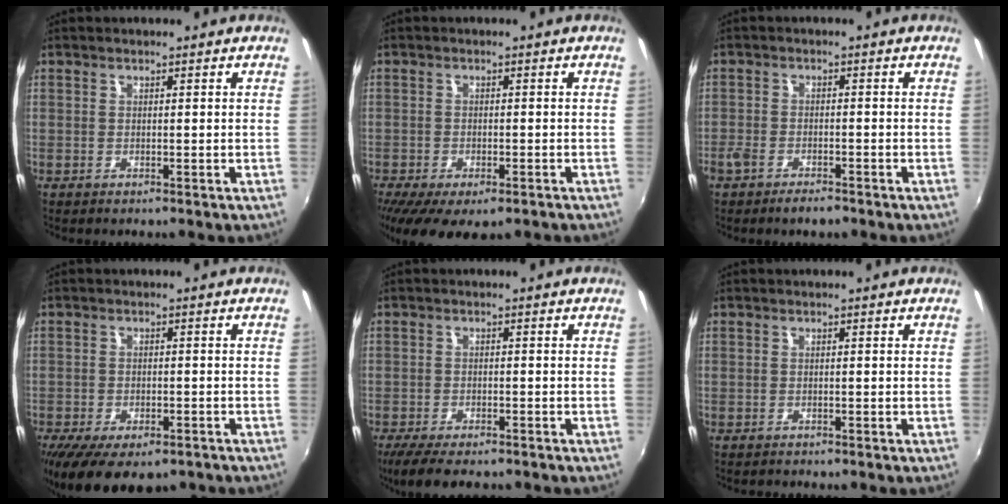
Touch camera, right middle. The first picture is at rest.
{"total": 10.4, "force": [-6.9, 3.9, 6.8], "torque": [-0.147, -0.045, -0.103]}
{"total": 4.5, "force": [-3.5, 1.5, 2.4], "torque": [-0.062, -0.011, -0.068]}
{"total": 11.7, "force": [-7.7, 5.1, 7.2], "torque": [-0.151, -0.038, -0.112]}
{"total": 8.3, "force": [-6.6, 1.9, 4.6], "torque": [-0.105, -0.033, -0.112]}
{"total": 0.5, "force": [-0.5, 0.1, -0.1], "torque": [0.000, 0.000, -0.009]}